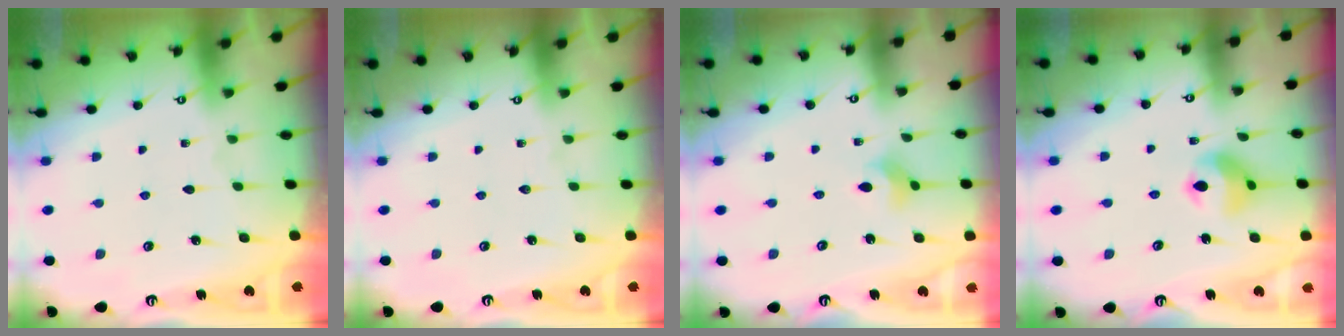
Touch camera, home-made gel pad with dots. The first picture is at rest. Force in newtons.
{"total": 0.0}
{"total": 2.9, "press": 2.9, "slide": 0.7}
{"total": 10.1, "press": 10.0, "slide": 1.3}